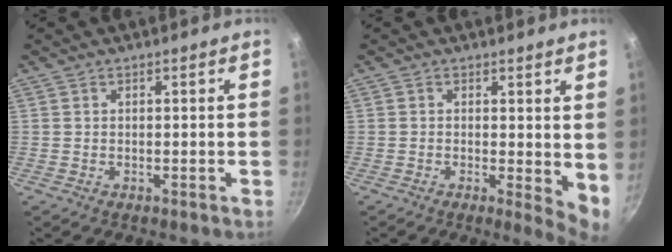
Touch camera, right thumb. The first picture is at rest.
{"total": 5.4, "force": [0.5, 1.9, 5.0], "torque": [-0.067, -0.014, 0.005]}